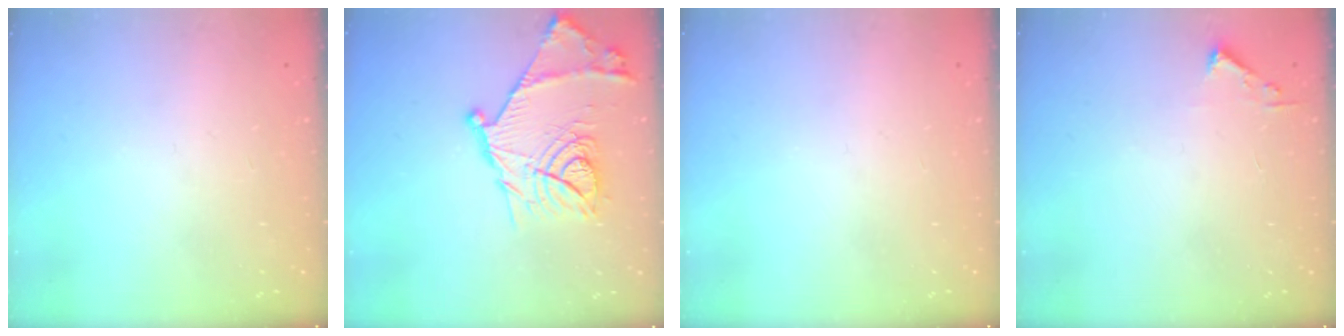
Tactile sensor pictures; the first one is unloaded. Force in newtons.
{"total": 19.7, "press": 19.7, "slide": 1.1}
{"total": 0.0}
{"total": 2.4, "press": 2.4, "slide": 0.3}